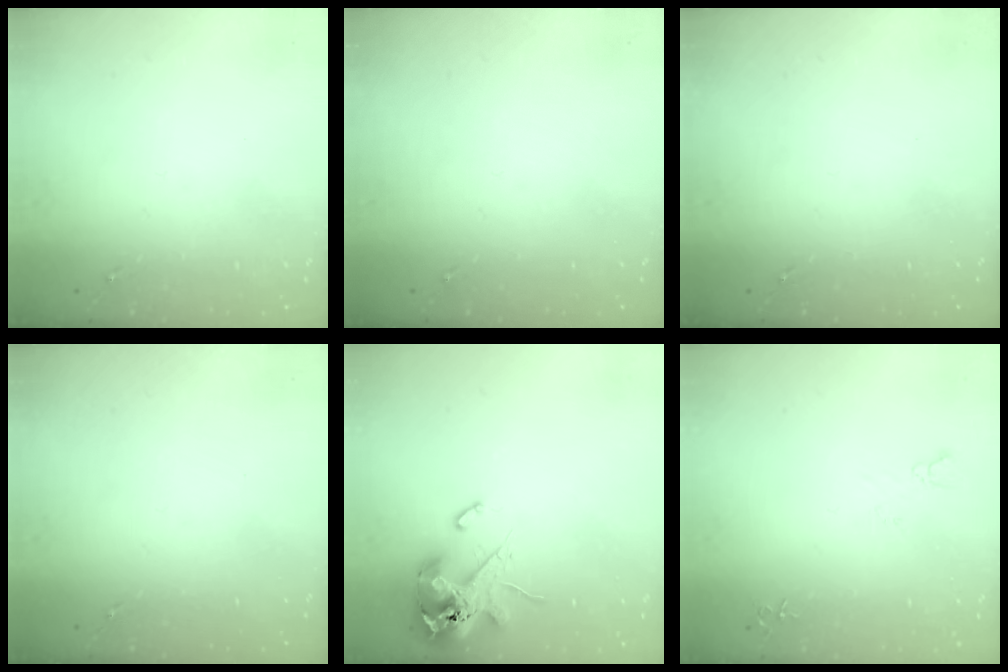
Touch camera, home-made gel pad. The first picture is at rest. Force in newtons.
{"total": 0.0}
{"total": 0.0}
{"total": 0.0}
{"total": 13.1, "press": 12.9, "slide": 2.2}
{"total": 4.9, "press": 4.9, "slide": 0.6}